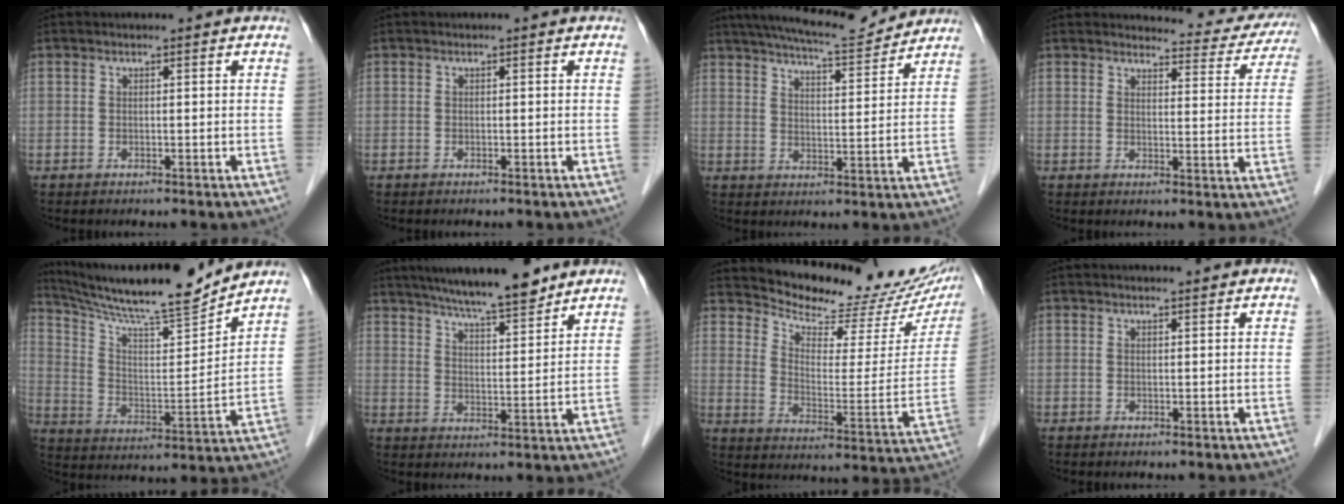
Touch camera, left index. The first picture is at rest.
{"total": 0.0}
{"total": 12.1, "force": [11.3, 1.1, 4.2], "torque": [-0.074, 0.006, 0.164]}
{"total": 10.7, "force": [10.5, 2.1, 0.5], "torque": [0.017, -0.035, 0.099]}
{"total": 17.3, "force": [16.1, 0.0, 6.3], "torque": [-0.120, -0.021, 0.265]}
{"total": 12.1, "force": [10.3, 1.2, 6.1], "torque": [-0.096, 0.009, 0.163]}
{"total": 18.1, "force": [17.0, 3.4, 5.3], "torque": [-0.082, -0.063, 0.222]}
{"total": 1.3, "force": [1.3, 0.1, 0.3], "torque": [-0.008, 0.004, 0.021]}